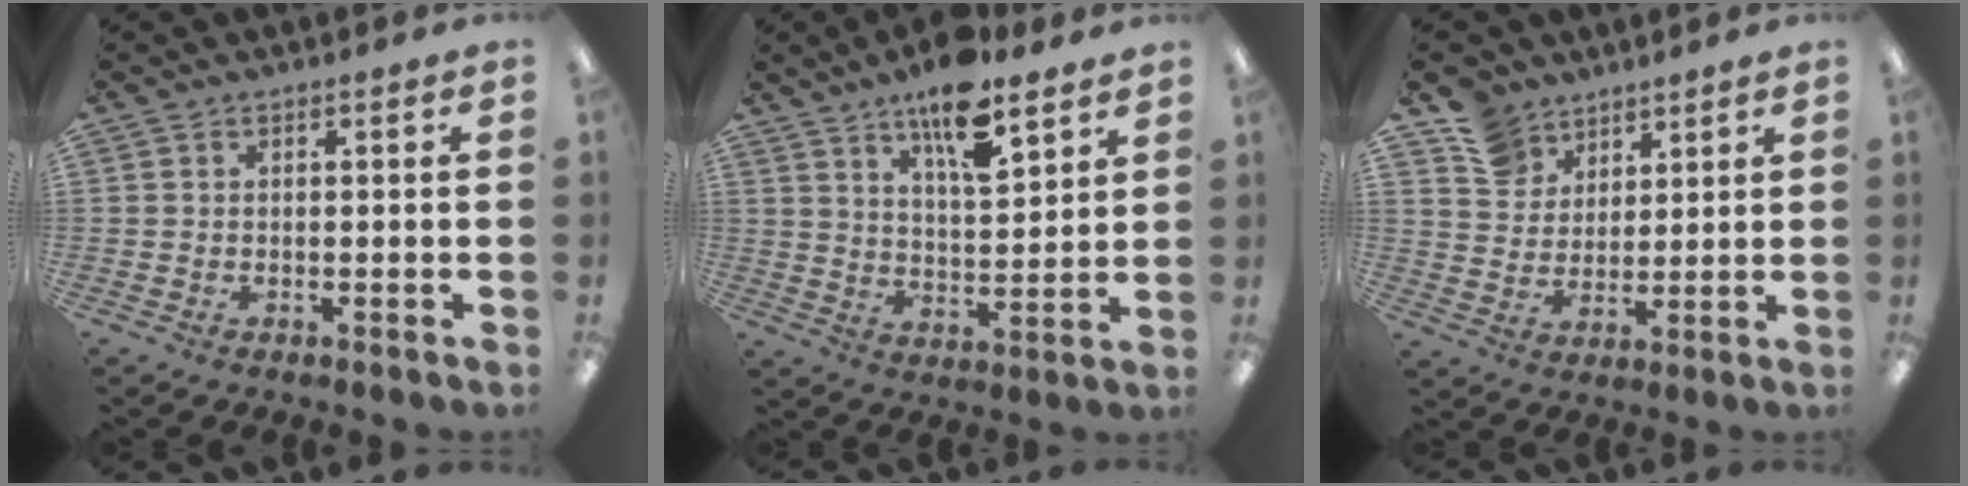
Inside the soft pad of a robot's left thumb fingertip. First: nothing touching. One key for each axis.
{"total": 13.1, "fx": 9.5, "fy": 4.2, "fz": 8.0, "tx": -0.122, "ty": -0.055, "tz": 0.159}
{"total": 9.3, "fx": 7.2, "fy": 5.8, "fz": 1.0, "tx": -0.034, "ty": -0.045, "tz": 0.143}